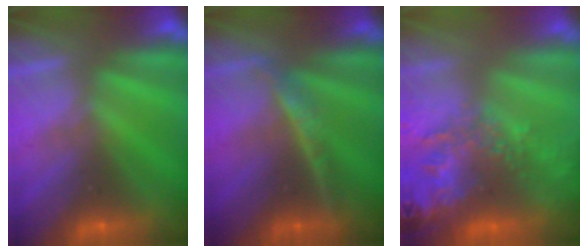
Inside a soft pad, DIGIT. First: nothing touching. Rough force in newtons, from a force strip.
{"total": 2.4}
{"total": 9.5}